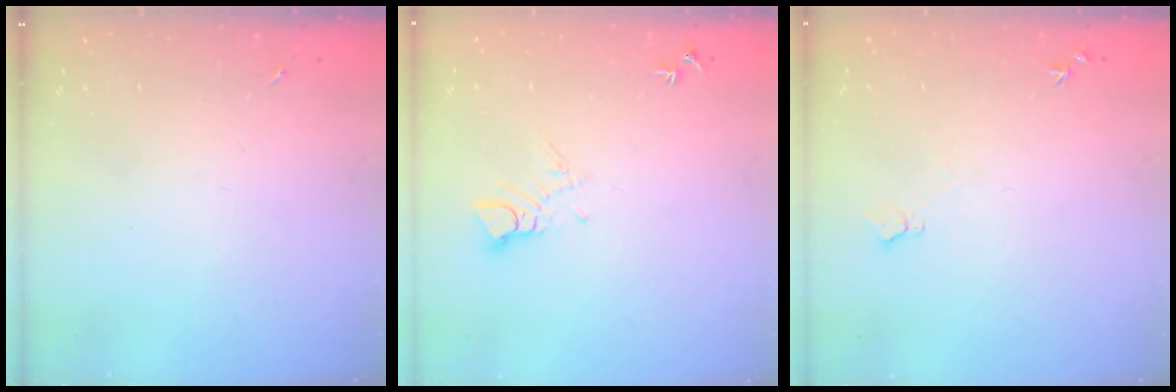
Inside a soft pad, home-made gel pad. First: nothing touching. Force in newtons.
{"total": 7.2, "press": 7.2, "slide": 0.8}
{"total": 5.5, "press": 5.5, "slide": 0.7}